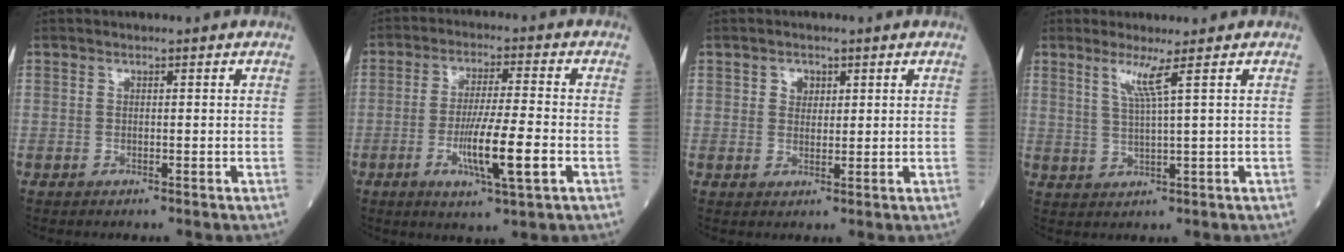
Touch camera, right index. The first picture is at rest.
{"total": 9.8, "force": [-2.9, 0.4, 9.4], "torque": [-0.171, -0.014, -0.051]}
{"total": 2.1, "force": [0.9, 1.6, 1.0], "torque": [-0.014, 0.002, 0.015]}
{"total": 3.7, "force": [1.9, -1.2, 2.9], "torque": [-0.063, -0.009, 0.043]}